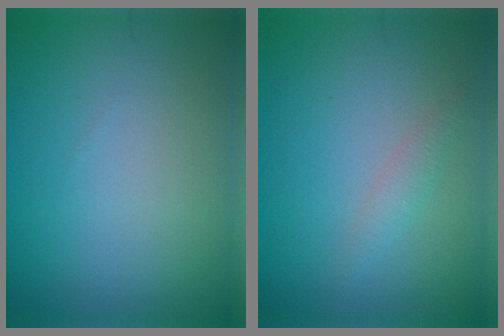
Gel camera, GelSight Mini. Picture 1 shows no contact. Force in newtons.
{"total": 1.2, "press": 1.2, "slide": 0.0}